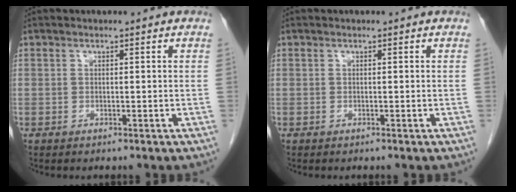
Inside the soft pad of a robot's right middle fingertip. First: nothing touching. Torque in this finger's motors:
{"motor_torque": [0.12, -0.05, 0.01, 0.01]}